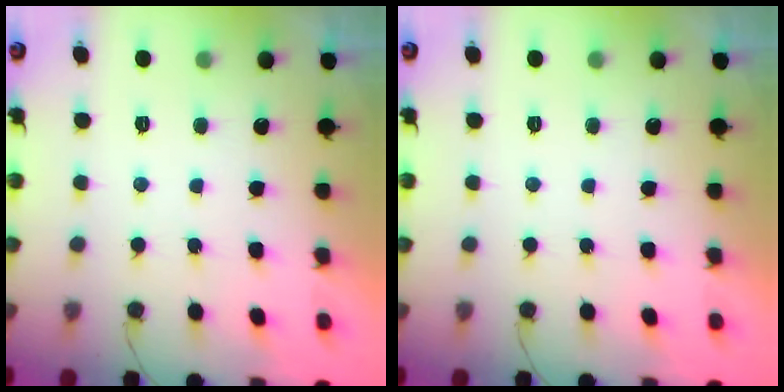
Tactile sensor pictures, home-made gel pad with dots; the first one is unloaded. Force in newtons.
{"total": 0.0}